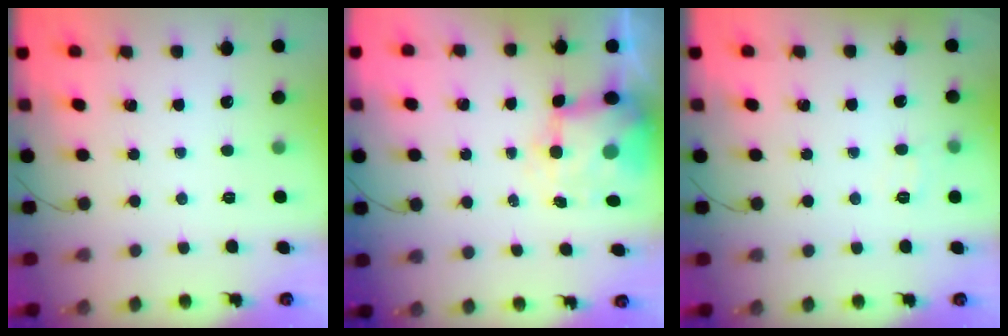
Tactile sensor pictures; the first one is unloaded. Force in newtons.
{"total": 7.8, "press": 7.7, "slide": 1.3}
{"total": 5.6, "press": 5.4, "slide": 1.2}